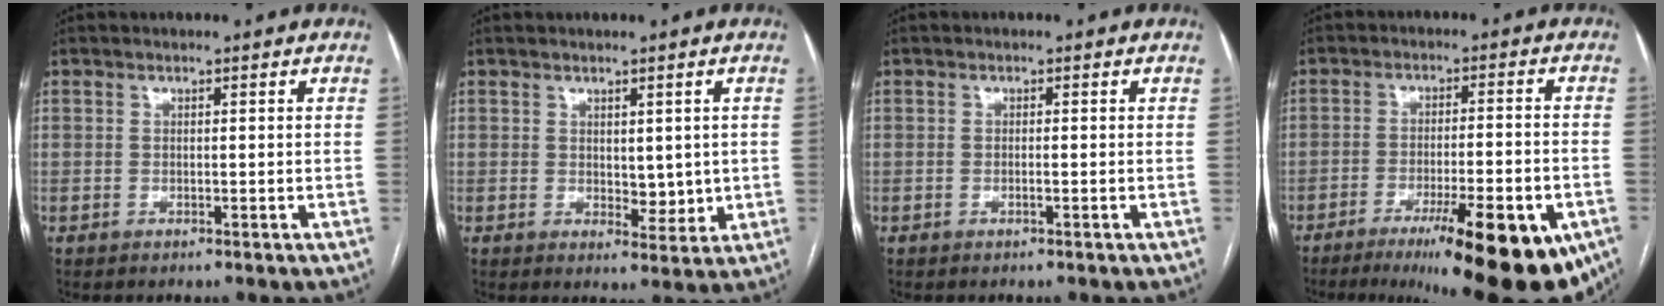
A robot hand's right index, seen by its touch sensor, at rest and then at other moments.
{"total": 4.0, "force": [0.5, 2.4, 3.2], "torque": [-0.040, -0.009, 0.017]}
{"total": 0.6, "force": [-0.2, 0.0, 0.5], "torque": [-0.010, 0.000, -0.003]}
{"total": 19.5, "force": [-11.3, 3.7, 15.4], "torque": [-0.158, -0.015, -0.164]}